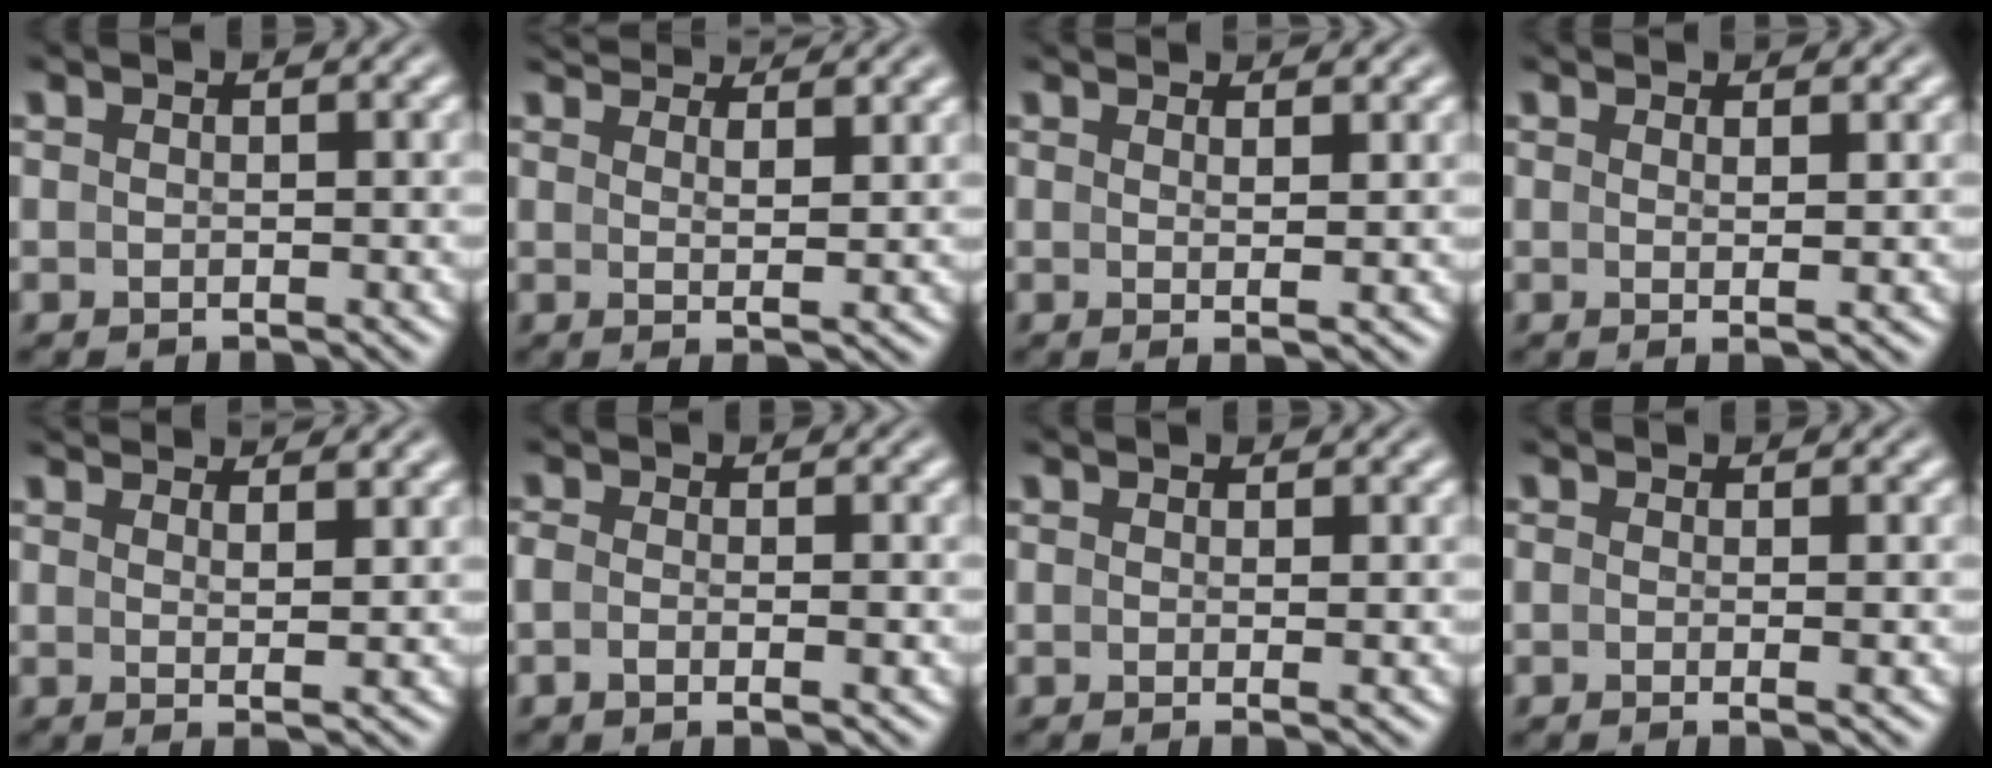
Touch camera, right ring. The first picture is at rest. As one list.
[{"total": 3.9, "force": [3.3, -0.5, 1.9], "torque": [-0.023, -0.003, 0.057]}, {"total": 1.9, "force": [0.9, -0.9, 1.4], "torque": [-0.022, -0.011, 0.021]}, {"total": 1.6, "force": [0.5, -0.9, 1.3], "torque": [-0.023, -0.011, 0.014]}, {"total": 2.7, "force": [2.0, -0.7, 1.7], "torque": [-0.024, -0.010, 0.037]}, {"total": 2.3, "force": [-0.7, 0.9, 2.0], "torque": [-0.046, -0.001, -0.014]}, {"total": 0.8, "force": [0.0, -0.2, 0.8], "torque": [-0.012, -0.002, 0.001]}, {"total": 1.3, "force": [-0.4, -0.1, 1.2], "torque": [-0.023, -0.002, -0.007]}]